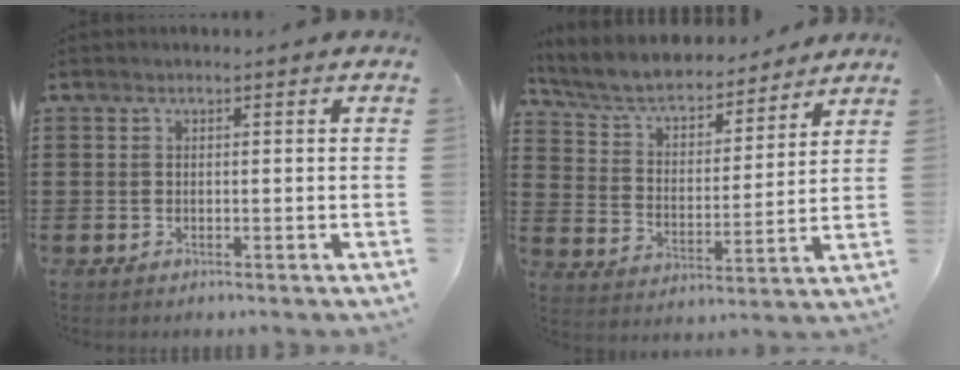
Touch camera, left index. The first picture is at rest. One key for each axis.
{"total": 6.0, "fx": 5.4, "fy": 1.5, "fz": 2.0, "tx": -0.066, "ty": -0.035, "tz": 0.089}